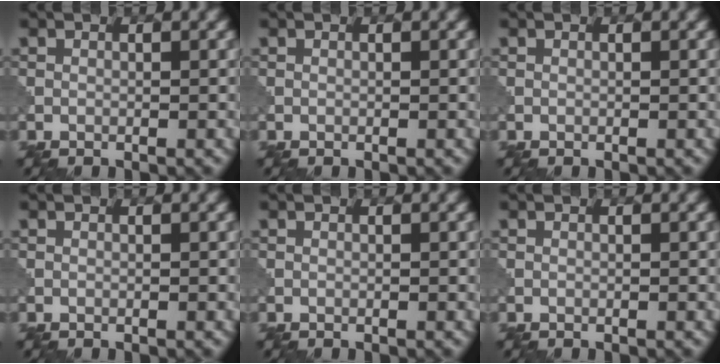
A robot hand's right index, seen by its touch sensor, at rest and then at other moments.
{"total": 0.0}
{"total": 0.0}
{"total": 0.0}
{"total": 0.0}
{"total": 0.0}